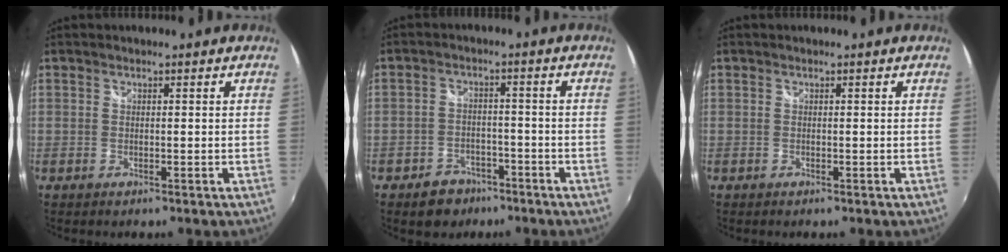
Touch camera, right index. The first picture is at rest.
{"total": 6.6, "force": [-4.6, 4.6, 1.5], "torque": [-0.051, 0.017, -0.063]}
{"total": 0.0}